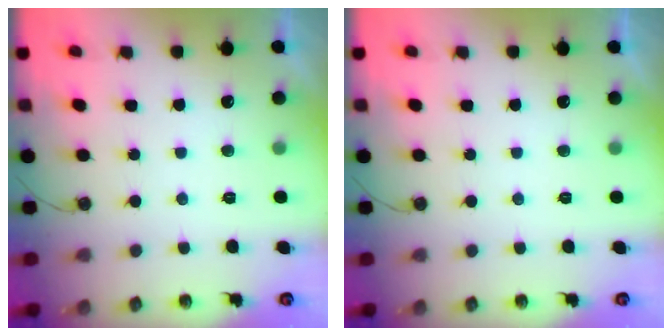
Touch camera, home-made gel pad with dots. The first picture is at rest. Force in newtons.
{"total": 0.0}